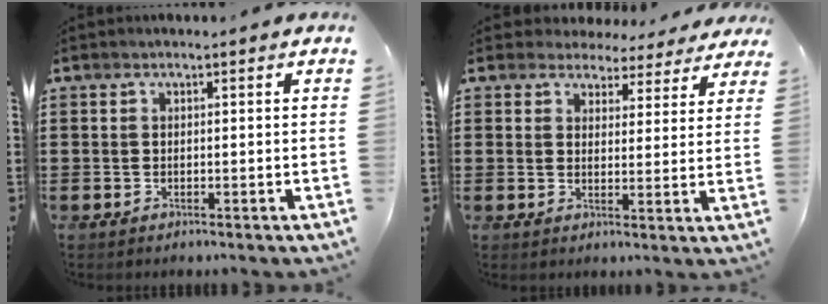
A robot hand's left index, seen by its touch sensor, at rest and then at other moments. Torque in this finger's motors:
{"motor_torque": [2.15, -0.01, 0.10, -0.02]}